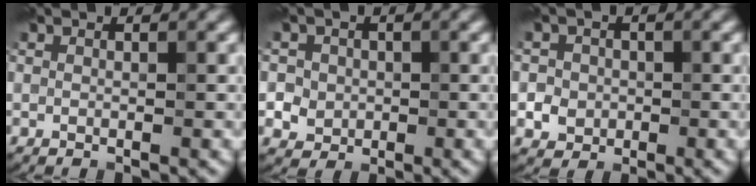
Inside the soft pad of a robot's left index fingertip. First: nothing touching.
{"total": 4.9, "force": [0.5, 4.6, 1.5], "torque": [-0.018, 0.026, -0.005]}
{"total": 3.5, "force": [-0.4, 3.4, 0.9], "torque": [0.006, 0.009, -0.016]}